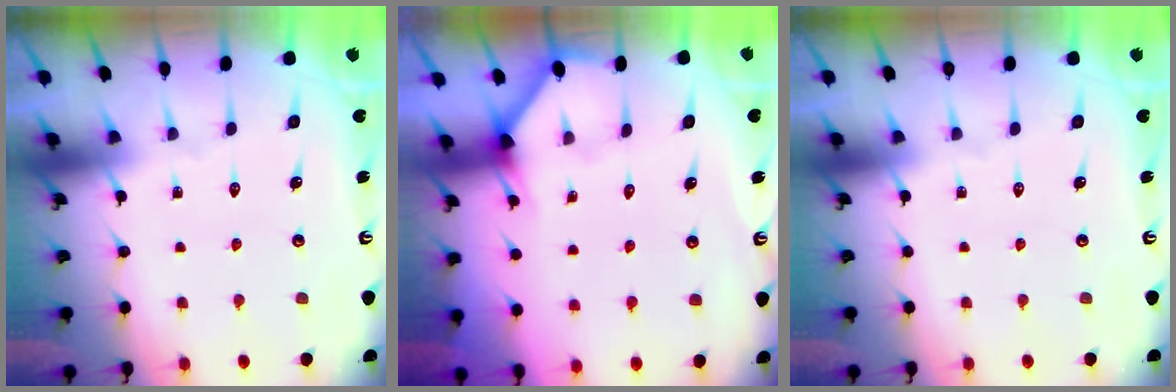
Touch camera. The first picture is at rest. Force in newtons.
{"total": 2.2, "press": 2.2, "slide": 0.2}
{"total": 0.0}